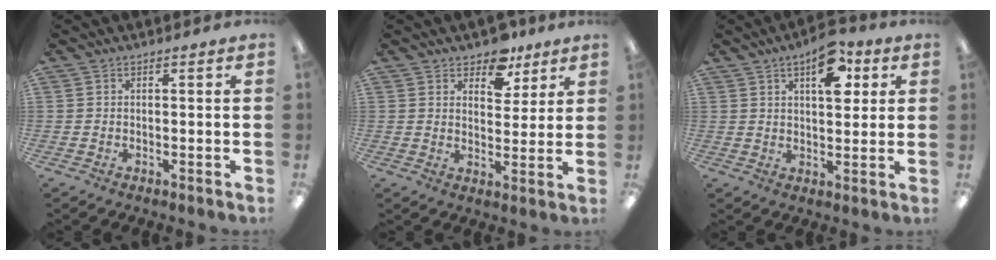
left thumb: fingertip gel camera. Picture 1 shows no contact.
{"total": 8.5, "force": [6.3, 4.8, 2.9], "torque": [-0.033, -0.035, 0.112]}
{"total": 11.4, "force": [5.3, 5.6, 8.3], "torque": [-0.101, -0.024, 0.086]}